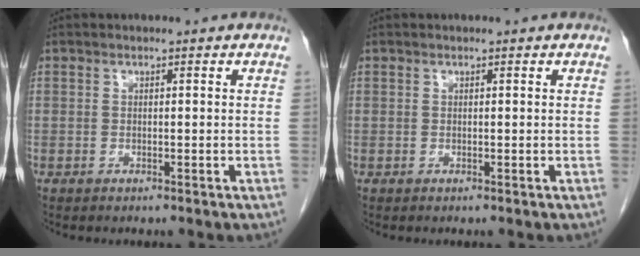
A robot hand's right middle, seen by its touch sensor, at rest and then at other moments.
{"total": 0.0}